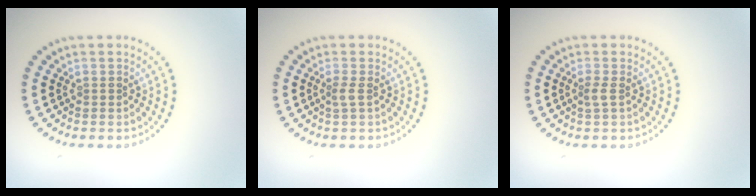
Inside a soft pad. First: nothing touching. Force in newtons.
{"total": 1.0, "press": 0.8, "slide": 0.6}
{"total": 1.1, "press": 0.8, "slide": 0.7}